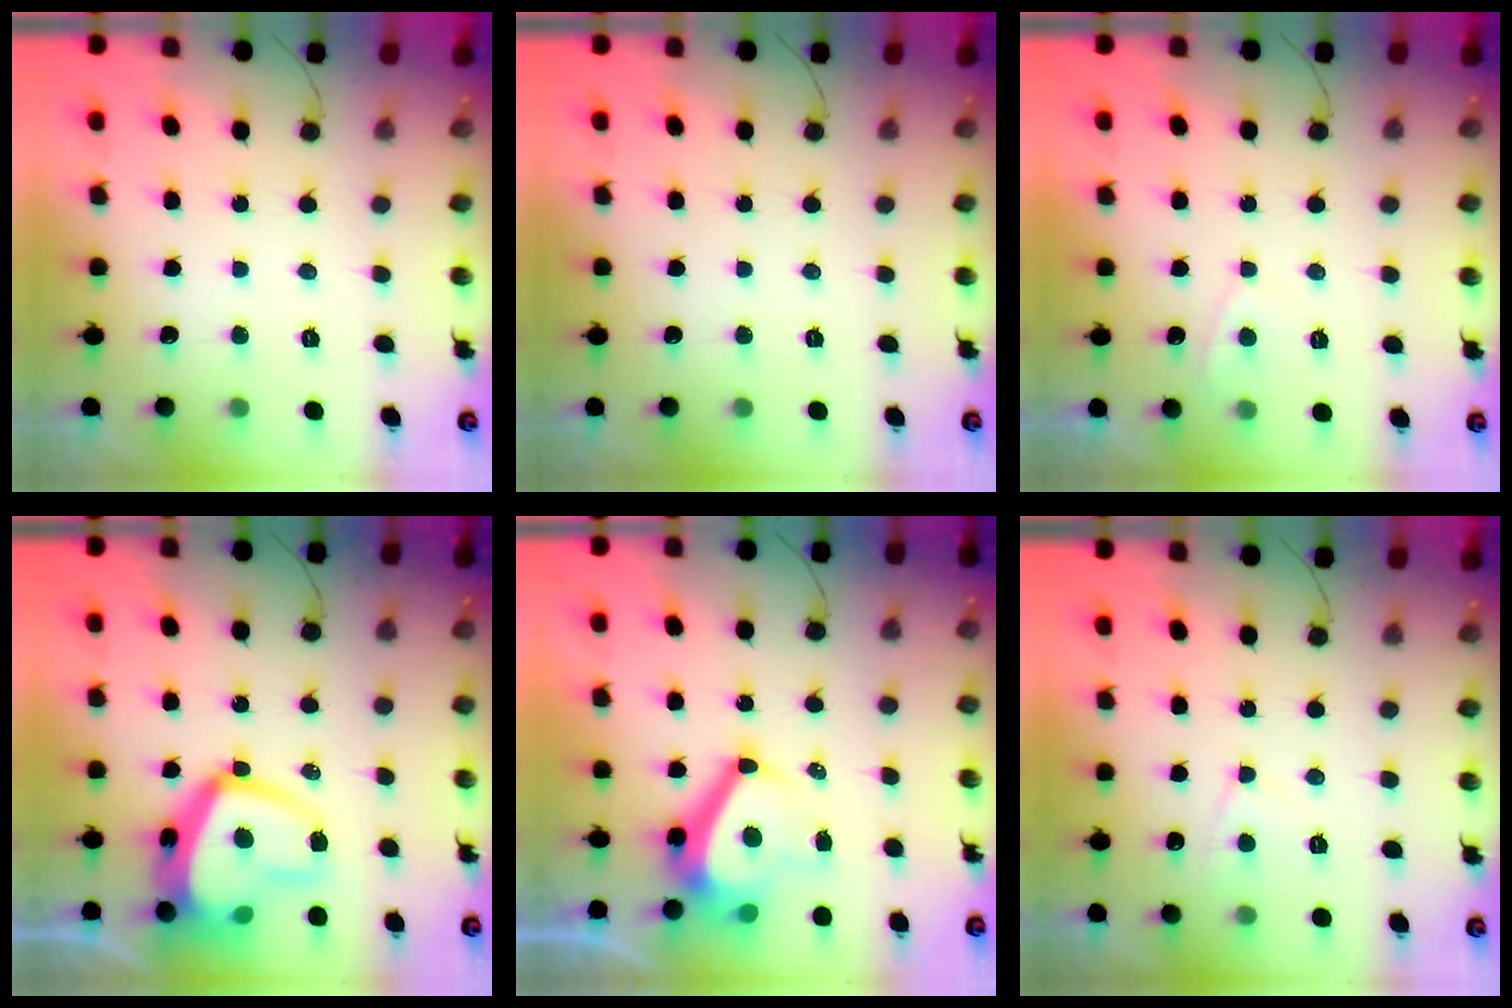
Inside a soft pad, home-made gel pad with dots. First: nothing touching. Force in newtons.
{"total": 0.0}
{"total": 2.3, "press": 2.3, "slide": 0.2}
{"total": 18.3, "press": 18.2, "slide": 1.3}
{"total": 10.4, "press": 9.9, "slide": 3.2}
{"total": 3.4, "press": 3.4, "slide": 0.6}